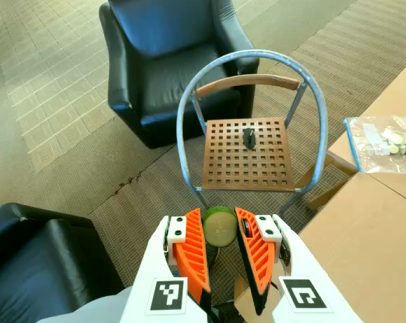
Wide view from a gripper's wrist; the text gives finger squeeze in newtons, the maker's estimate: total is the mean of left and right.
{"total": 8.5, "left": 8.3, "right": 8.7}